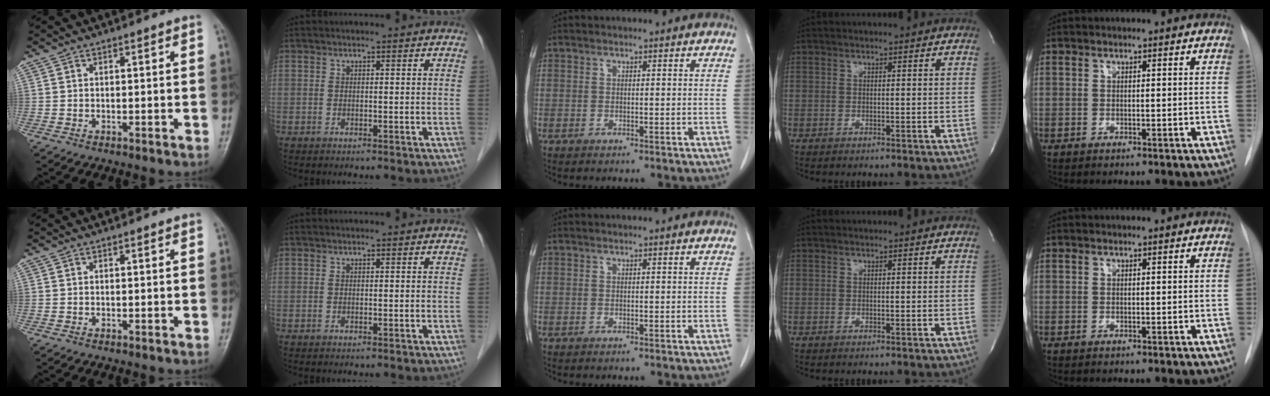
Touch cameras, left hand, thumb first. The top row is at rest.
{}